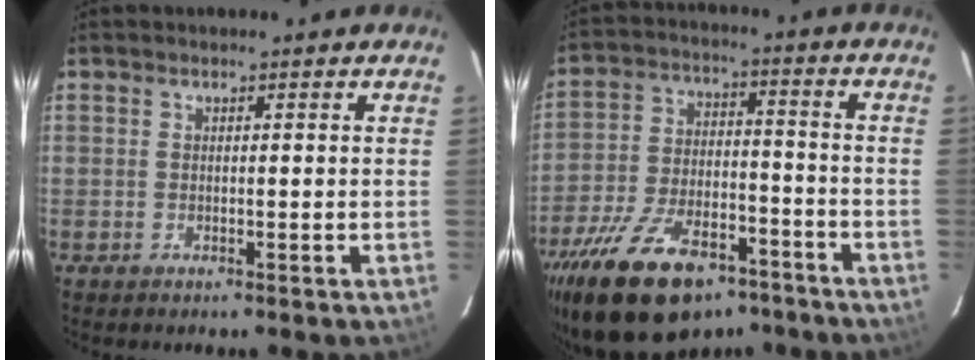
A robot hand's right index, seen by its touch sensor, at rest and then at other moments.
{"total": 21.9, "force": [-15.3, 10.2, 11.9], "torque": [-0.240, -0.013, -0.239]}